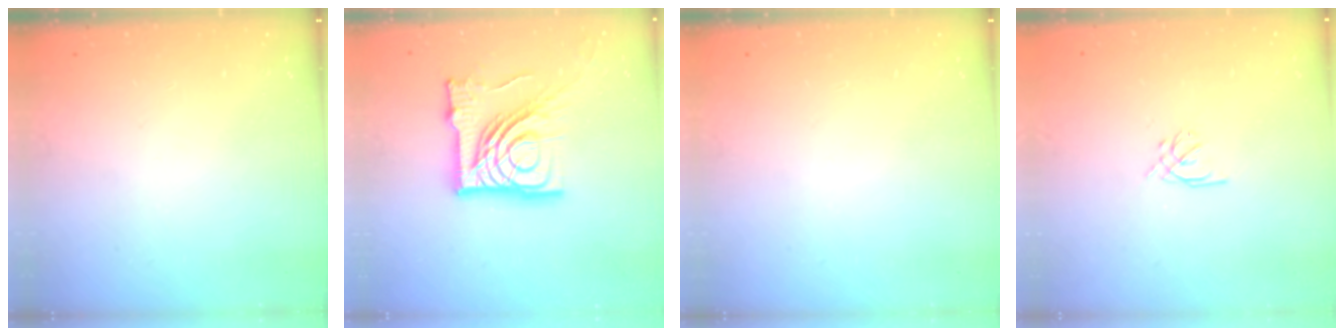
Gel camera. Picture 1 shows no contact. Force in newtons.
{"total": 22.2, "press": 22.1, "slide": 2.7}
{"total": 0.0}
{"total": 1.4, "press": 1.3, "slide": 0.5}